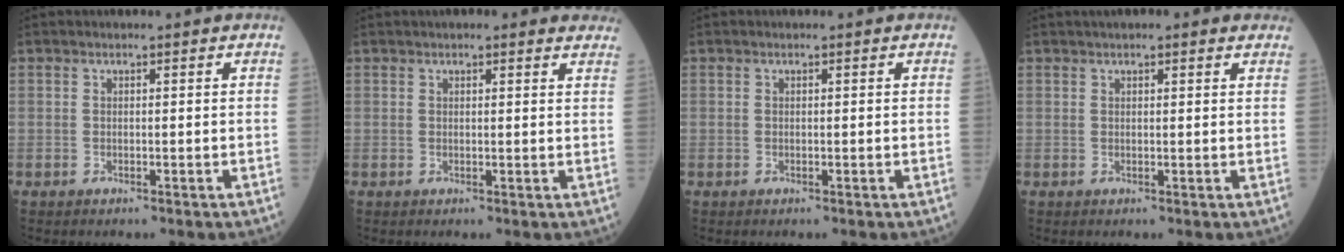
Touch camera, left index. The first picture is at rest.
{"total": 7.3, "force": [6.5, 1.4, 3.0], "torque": [-0.026, 0.014, 0.062]}
{"total": 0.0}
{"total": 5.2, "force": [4.0, 0.9, 3.1], "torque": [-0.041, 0.029, 0.050]}